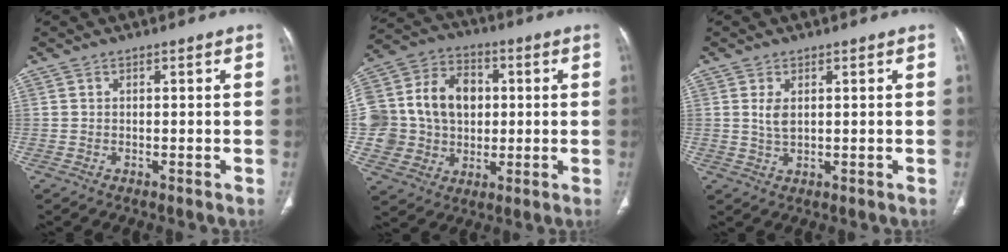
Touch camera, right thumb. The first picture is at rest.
{"total": 19.0, "force": [1.7, 15.8, 10.5], "torque": [-0.183, 0.035, 0.044]}
{"total": 2.9, "force": [0.8, 1.5, 2.3], "torque": [-0.048, -0.004, 0.021]}